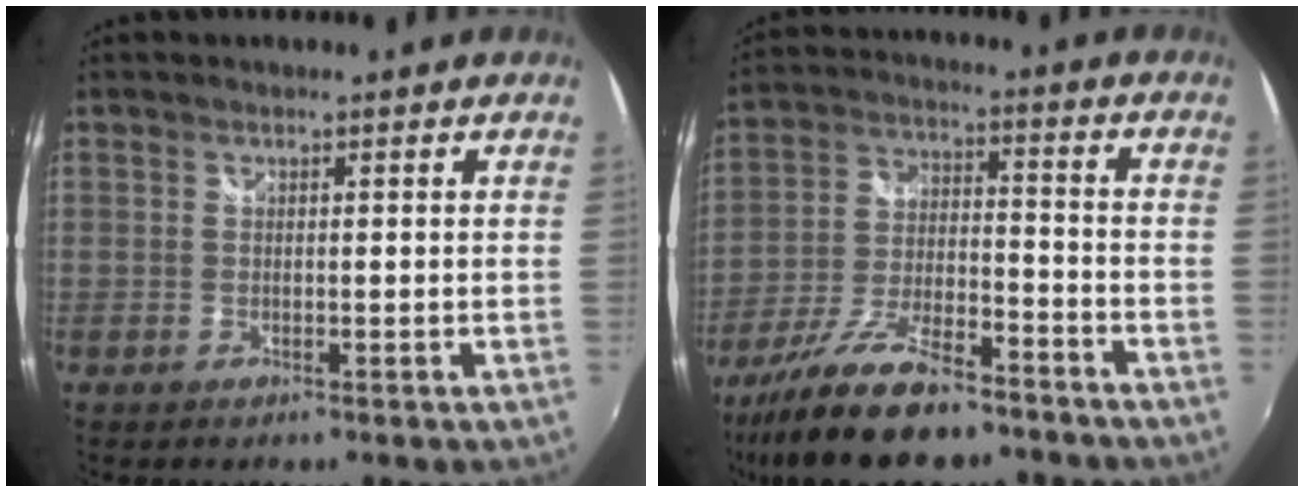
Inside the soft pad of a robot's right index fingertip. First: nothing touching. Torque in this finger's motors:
{"motor_torque": [1.14, -1.00, 0.58, 0.15]}